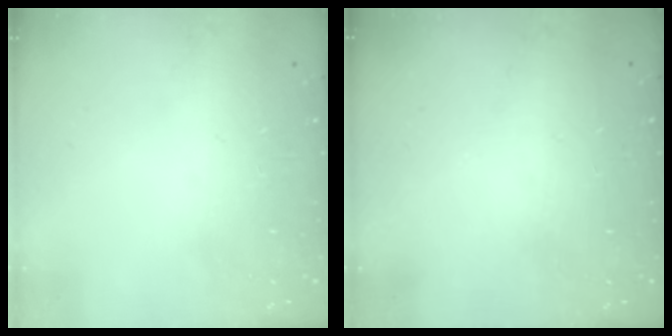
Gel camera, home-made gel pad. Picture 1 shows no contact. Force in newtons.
{"total": 0.0}